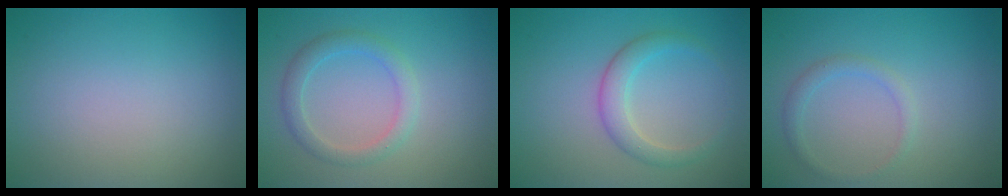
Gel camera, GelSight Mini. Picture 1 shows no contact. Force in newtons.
{"total": 2.3, "press": 2.3, "slide": 0.1}
{"total": 2.6, "press": 2.6, "slide": 0.1}
{"total": 1.4, "press": 1.4, "slide": 0.0}